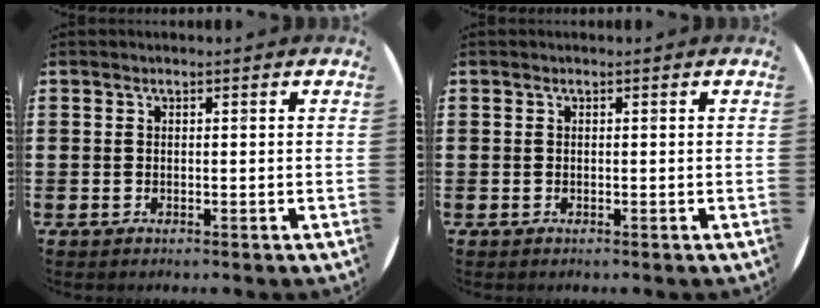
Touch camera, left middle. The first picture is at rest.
{"total": 0.0}